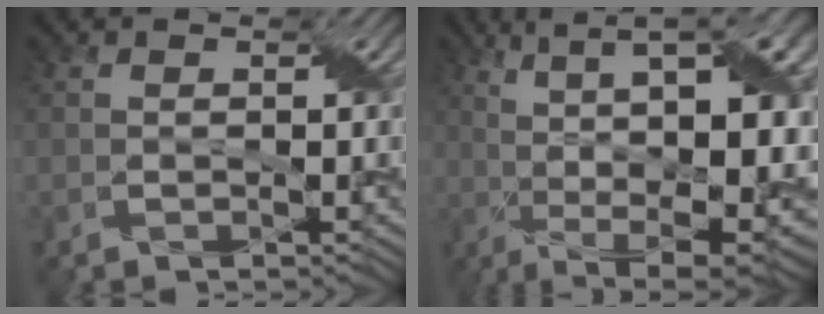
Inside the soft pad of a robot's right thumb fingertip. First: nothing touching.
{"total": 16.7, "force": [2.1, 5.1, 15.7], "torque": [-0.224, 0.021, 0.052]}